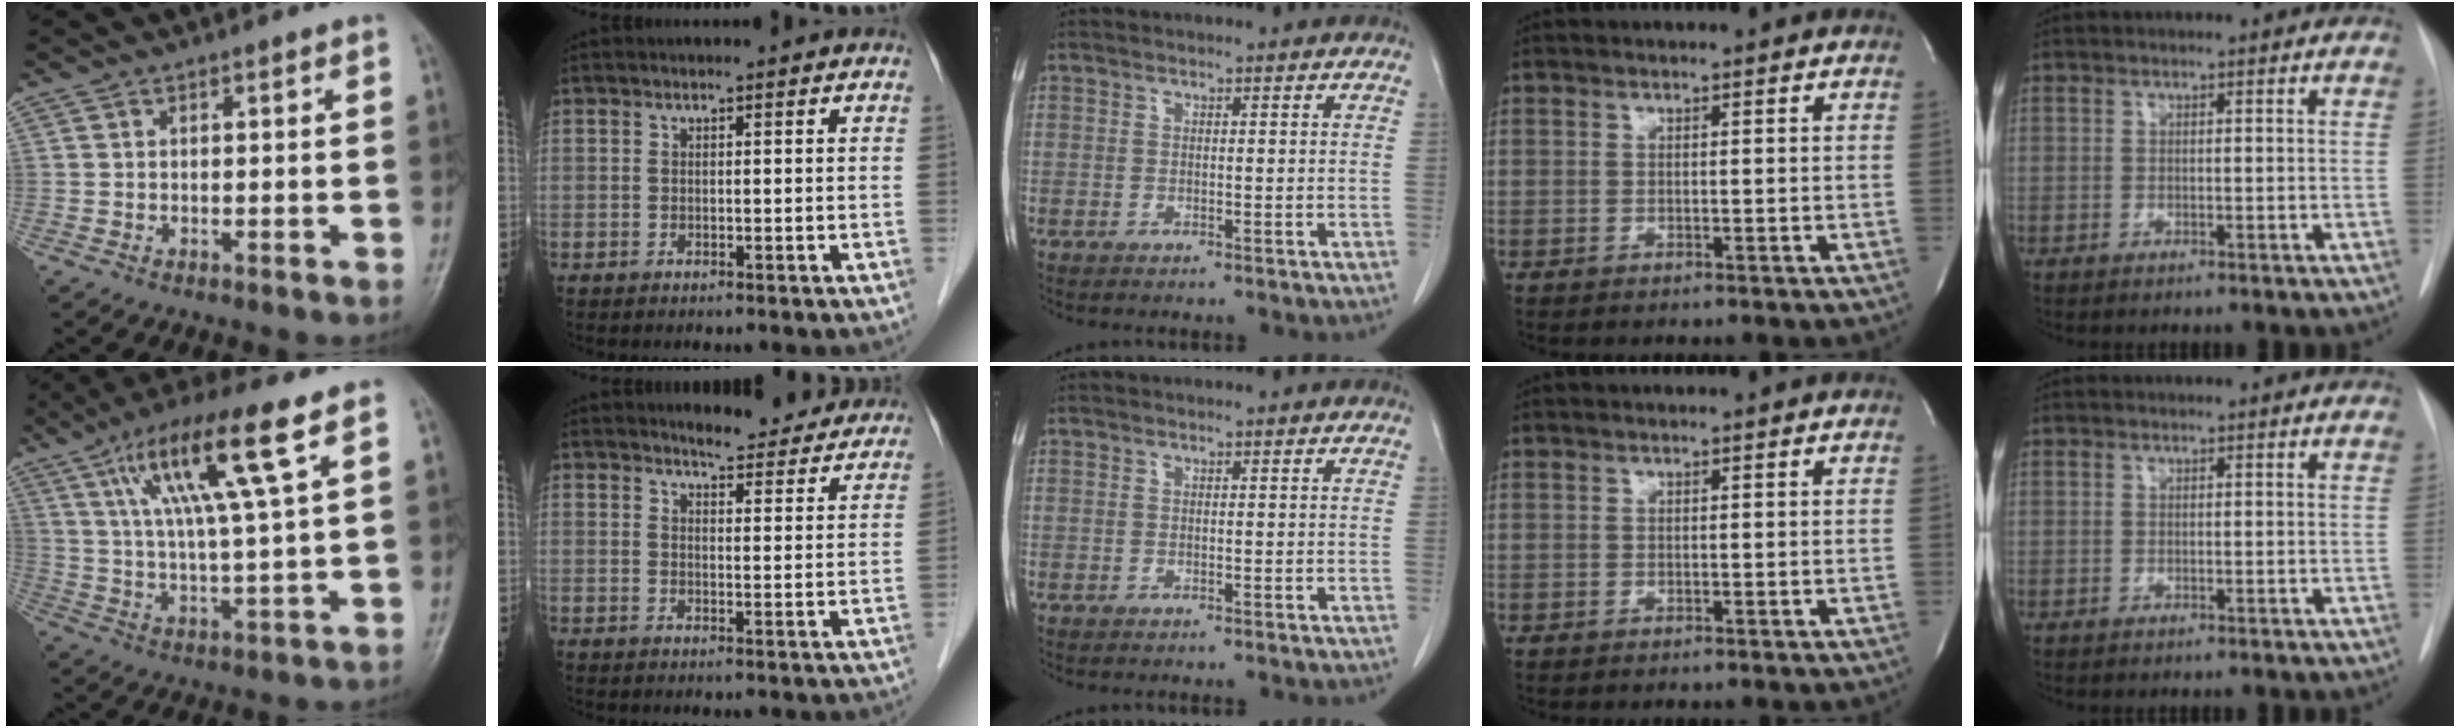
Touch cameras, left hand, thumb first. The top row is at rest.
{"thumb": {"total": 15.1, "force": [7.1, 1.4, 13.3], "torque": [-0.251, -0.016, 0.127]}, "index": {"total": 10.8, "force": [10.3, 2.0, 2.5], "torque": [-0.018, -0.012, 0.112]}}